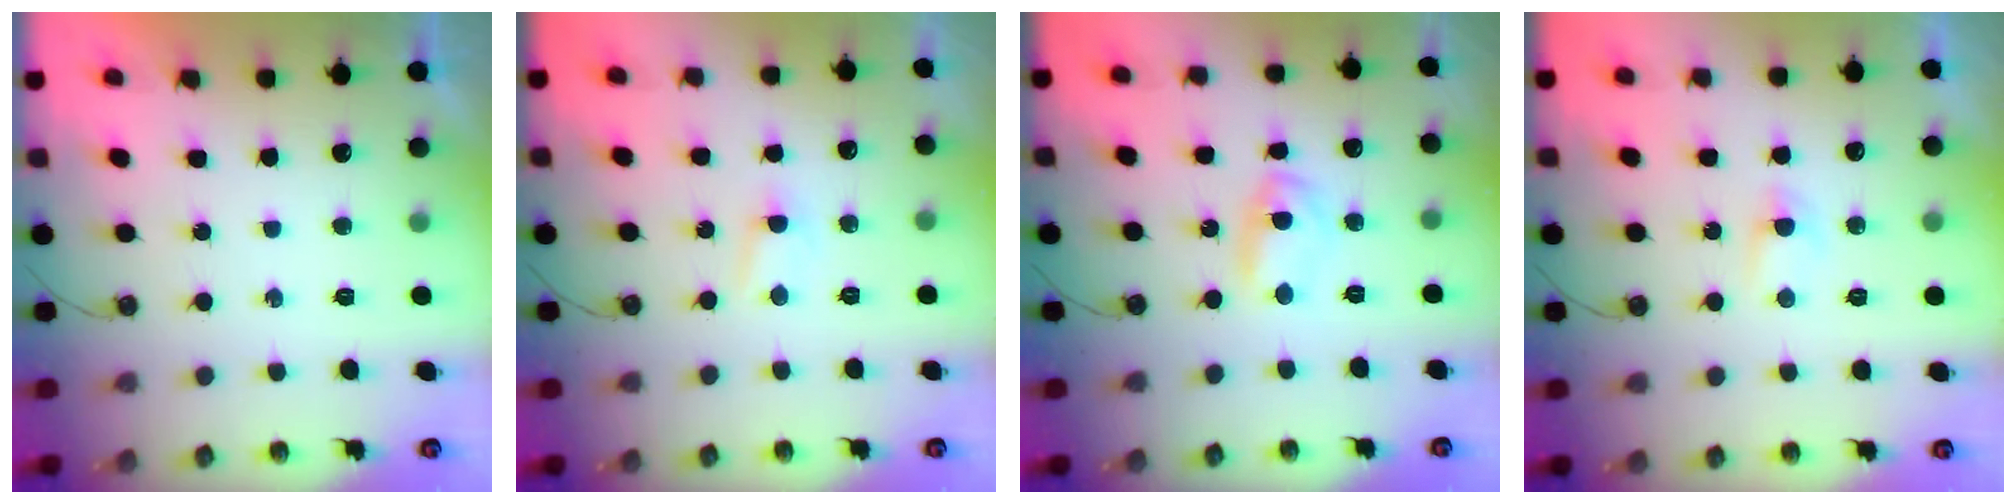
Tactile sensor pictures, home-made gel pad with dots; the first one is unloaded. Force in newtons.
{"total": 2.8, "press": 2.8, "slide": 0.4}
{"total": 5.4, "press": 5.4, "slide": 0.4}
{"total": 2.2, "press": 2.2, "slide": 0.3}